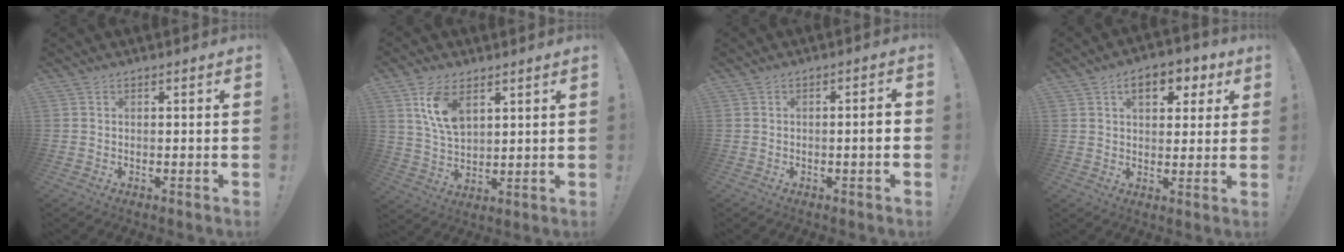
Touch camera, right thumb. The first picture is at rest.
{"total": 10.7, "force": [5.3, 6.0, 7.1], "torque": [-0.144, -0.015, 0.098]}
{"total": 2.8, "force": [-0.6, -0.2, 2.7], "torque": [-0.038, -0.002, -0.013]}
{"total": 8.6, "force": [3.7, 5.3, 5.6], "torque": [-0.075, -0.006, 0.061]}